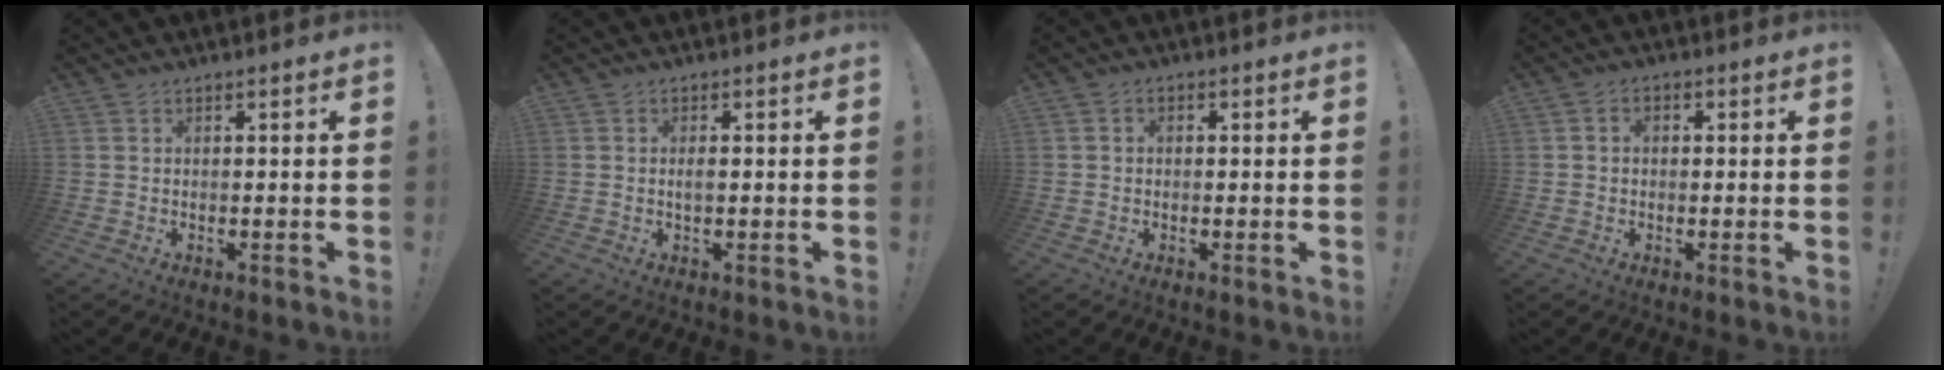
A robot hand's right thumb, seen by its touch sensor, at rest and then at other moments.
{"total": 1.3, "force": [0.0, 0.4, 1.2], "torque": [-0.017, -0.001, -0.002]}
{"total": 1.5, "force": [-0.5, 1.2, 0.8], "torque": [-0.013, 0.005, -0.009]}
{"total": 2.0, "force": [-0.5, 1.5, 1.1], "torque": [-0.010, 0.004, -0.011]}